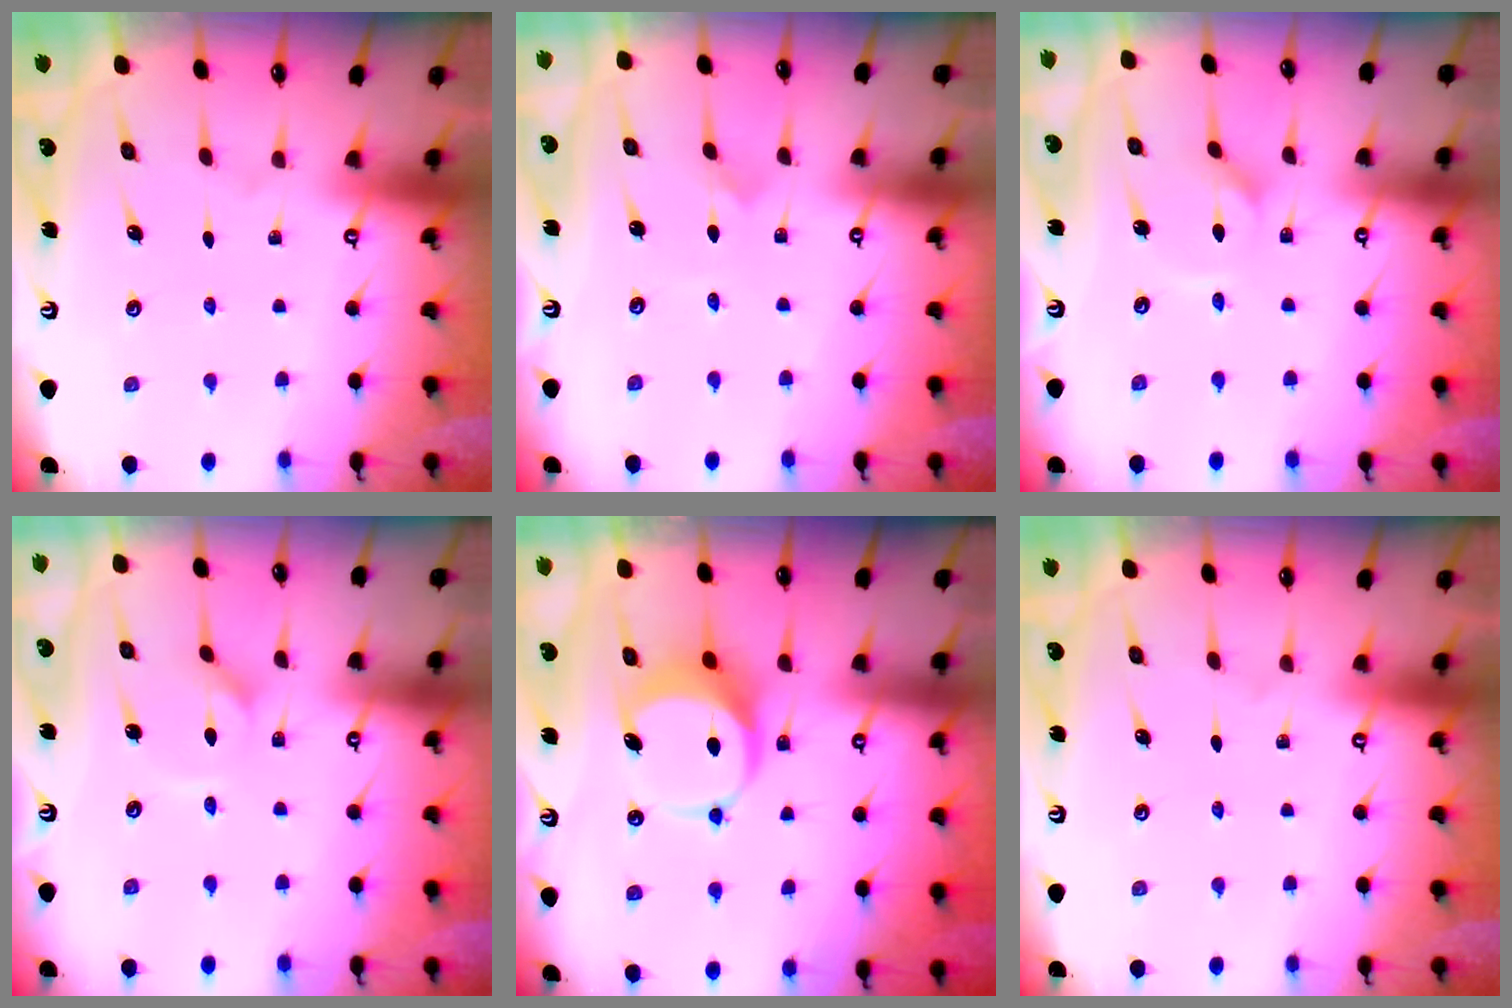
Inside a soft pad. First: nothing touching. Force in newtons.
{"total": 0.6, "press": 0.6, "slide": 0.0}
{"total": 2.6, "press": 2.6, "slide": 0.4}
{"total": 2.6, "press": 2.6, "slide": 0.4}
{"total": 8.8, "press": 8.6, "slide": 1.3}
{"total": 0.0}